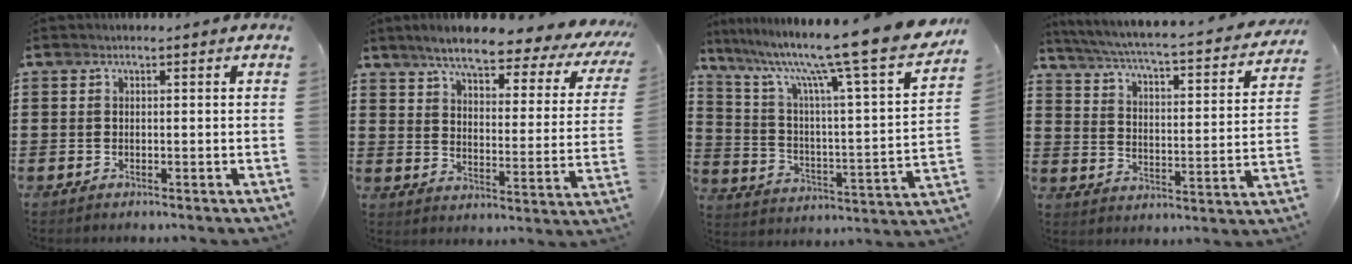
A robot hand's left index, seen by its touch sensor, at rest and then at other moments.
{"total": 7.2, "force": [5.9, 1.0, 4.0], "torque": [-0.090, -0.035, 0.092]}
{"total": 13.3, "force": [10.8, -0.4, 7.8], "torque": [-0.172, -0.086, 0.167]}
{"total": 4.0, "force": [3.4, -0.3, 2.0], "torque": [-0.060, -0.039, 0.047]}